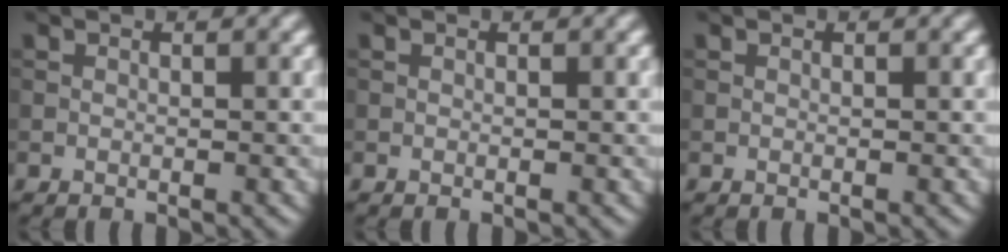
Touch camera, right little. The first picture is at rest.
{"total": 0.0}
{"total": 0.0}